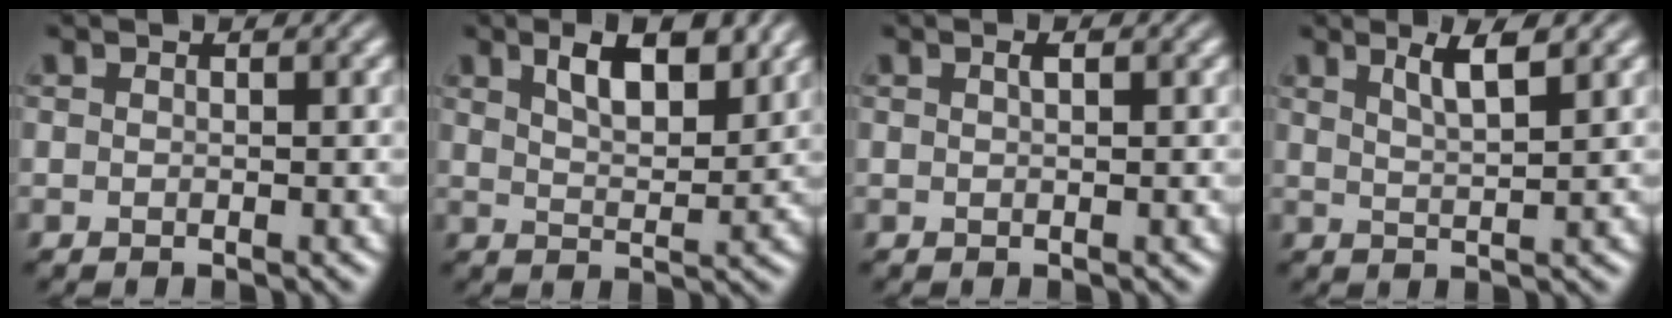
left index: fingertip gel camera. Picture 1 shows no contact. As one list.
[{"total": 5.2, "force": [3.0, 1.9, 3.7], "torque": [-0.061, 0.001, 0.050]}, {"total": 0.7, "force": [0.3, 0.2, 0.6], "torque": [-0.011, 0.003, 0.005]}, {"total": 3.1, "force": [1.8, 0.7, 2.4], "torque": [-0.032, 0.002, 0.031]}]